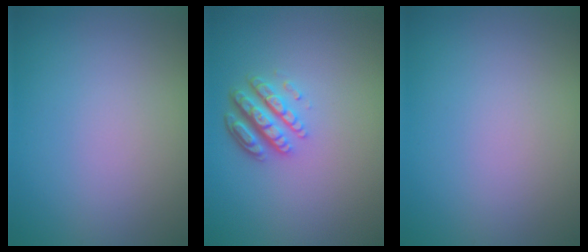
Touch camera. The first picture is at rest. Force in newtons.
{"total": 4.4, "press": 3.3, "slide": 3.0}
{"total": 0.0}